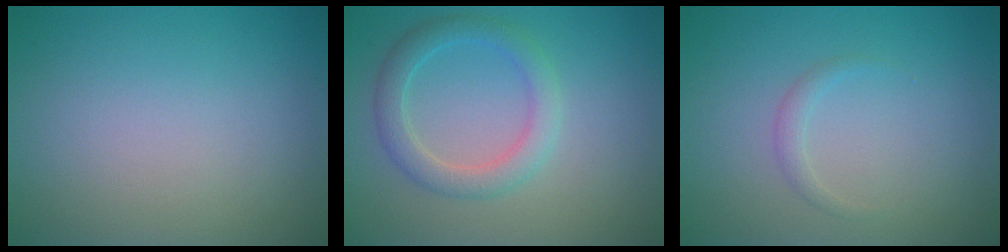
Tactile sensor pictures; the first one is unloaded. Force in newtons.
{"total": 3.0, "press": 3.0, "slide": 0.3}
{"total": 0.5, "press": 0.5, "slide": 0.1}